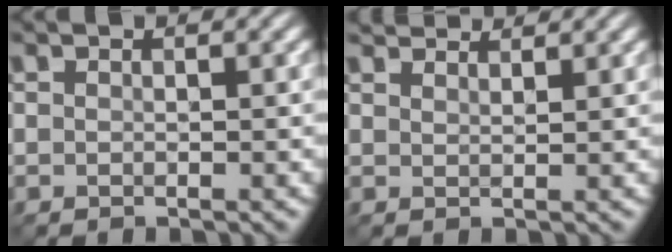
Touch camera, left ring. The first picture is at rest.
{"total": 4.2, "force": [3.9, 0.9, 1.4], "torque": [-0.018, 0.005, 0.049]}